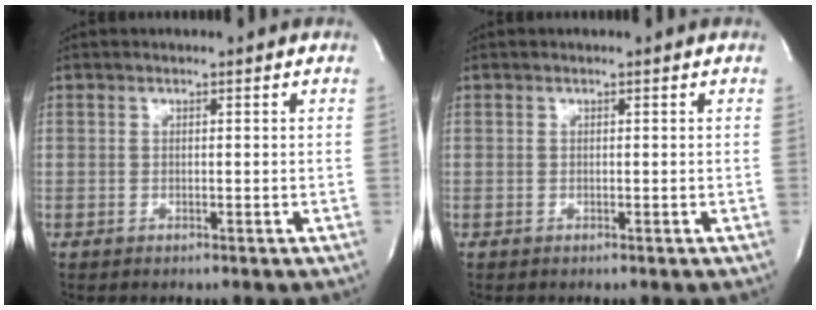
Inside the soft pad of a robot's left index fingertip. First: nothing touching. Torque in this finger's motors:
{"motor_torque": [-0.02, 0.03, -0.03, 0.00]}